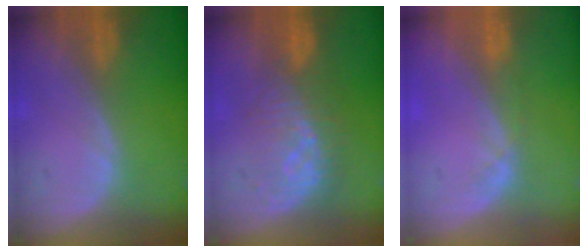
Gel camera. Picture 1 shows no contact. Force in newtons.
{"total": 7.8, "press": 7.5, "slide": 2.0}
{"total": 1.7, "press": 1.5, "slide": 0.8}